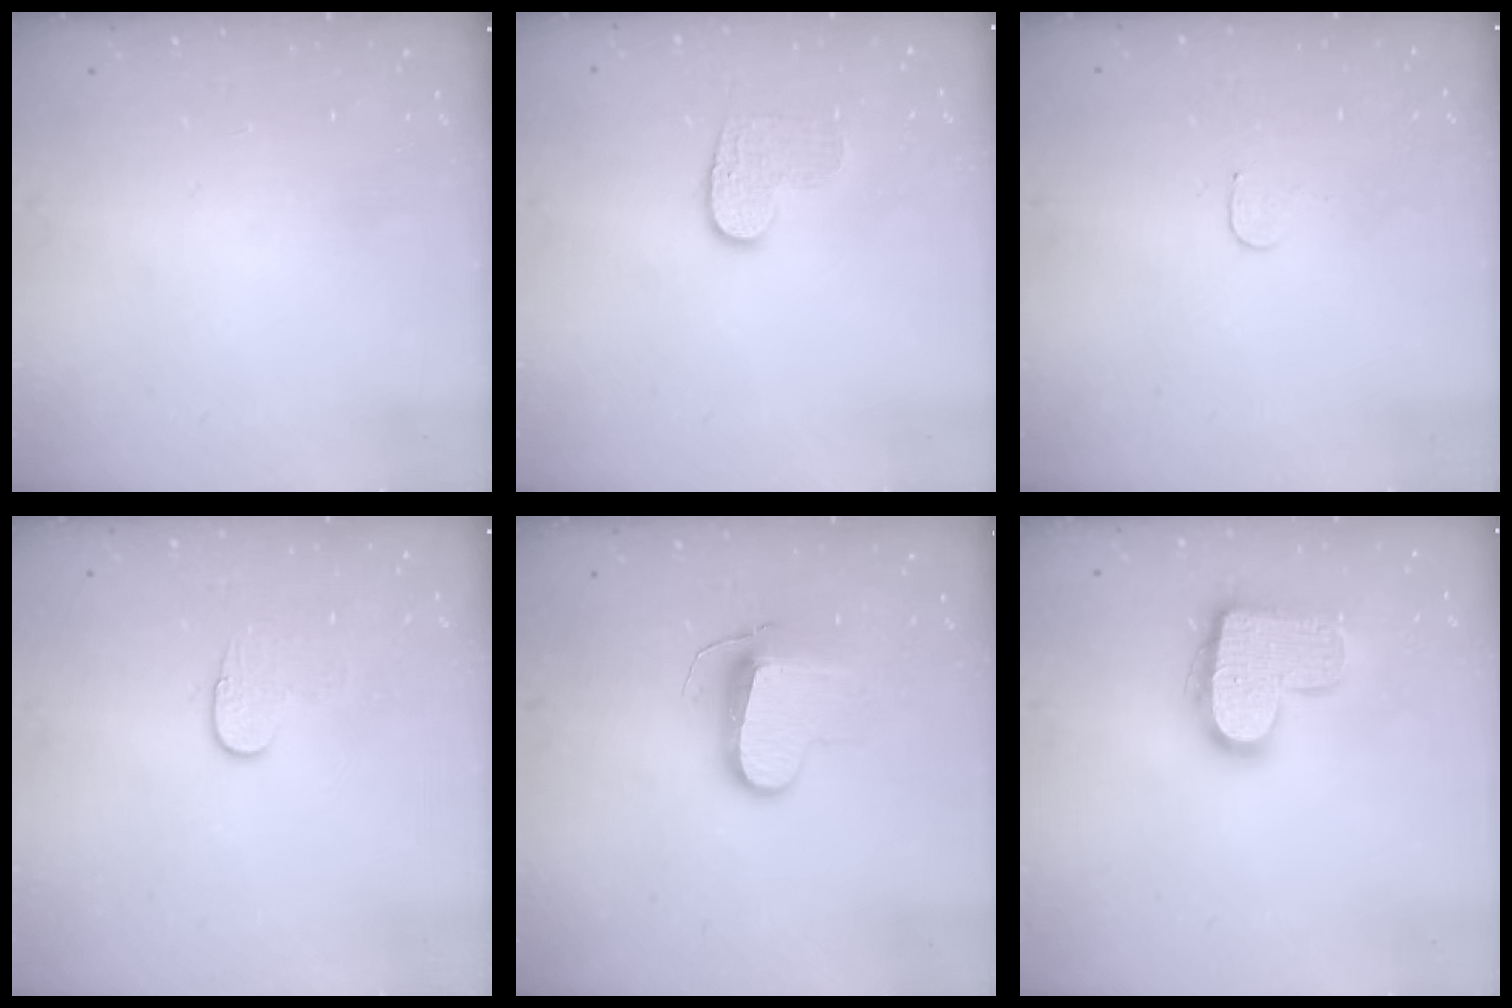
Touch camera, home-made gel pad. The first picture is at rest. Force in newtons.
{"total": 7.0, "press": 7.0, "slide": 0.2}
{"total": 3.7, "press": 3.7, "slide": 0.3}
{"total": 6.8, "press": 6.8, "slide": 0.6}
{"total": 9.9, "press": 9.9, "slide": 0.3}
{"total": 15.3, "press": 15.3, "slide": 1.1}